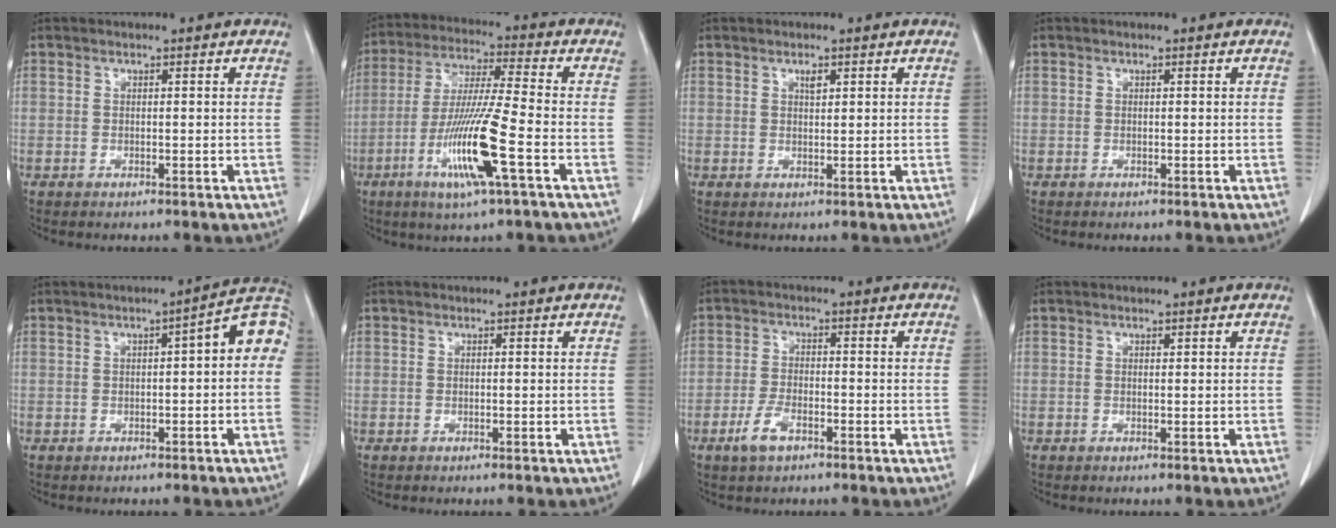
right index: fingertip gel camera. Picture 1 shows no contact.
{"total": 13.4, "force": [-4.9, -0.4, 12.4], "torque": [-0.250, -0.019, -0.097]}
{"total": 1.2, "force": [0.7, 0.5, 0.9], "torque": [-0.015, -0.002, 0.011]}
{"total": 0.0}
{"total": 6.3, "force": [0.4, 1.3, 6.1], "torque": [-0.074, 0.028, -0.003]}
{"total": 0.0}
{"total": 4.2, "force": [-2.4, 1.7, 3.0], "torque": [-0.066, -0.002, -0.043]}
{"total": 0.0}